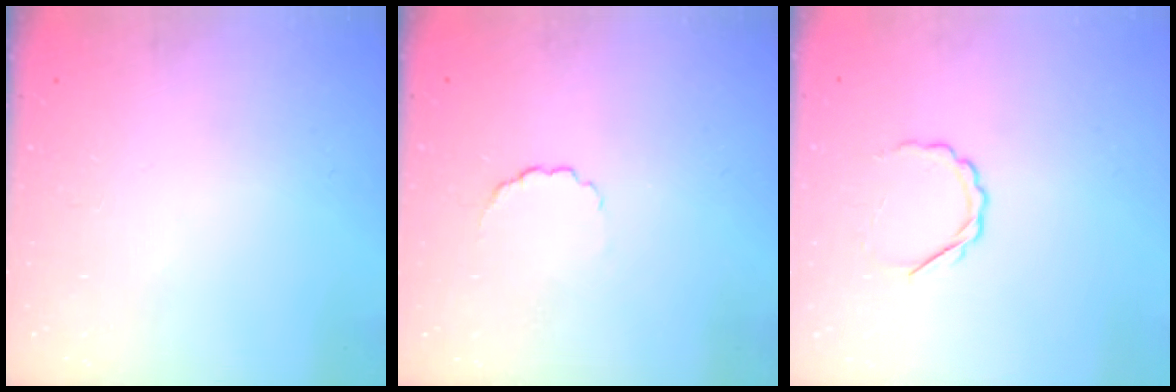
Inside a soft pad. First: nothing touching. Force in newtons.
{"total": 2.9, "press": 2.7, "slide": 1.0}
{"total": 4.2, "press": 4.1, "slide": 0.8}